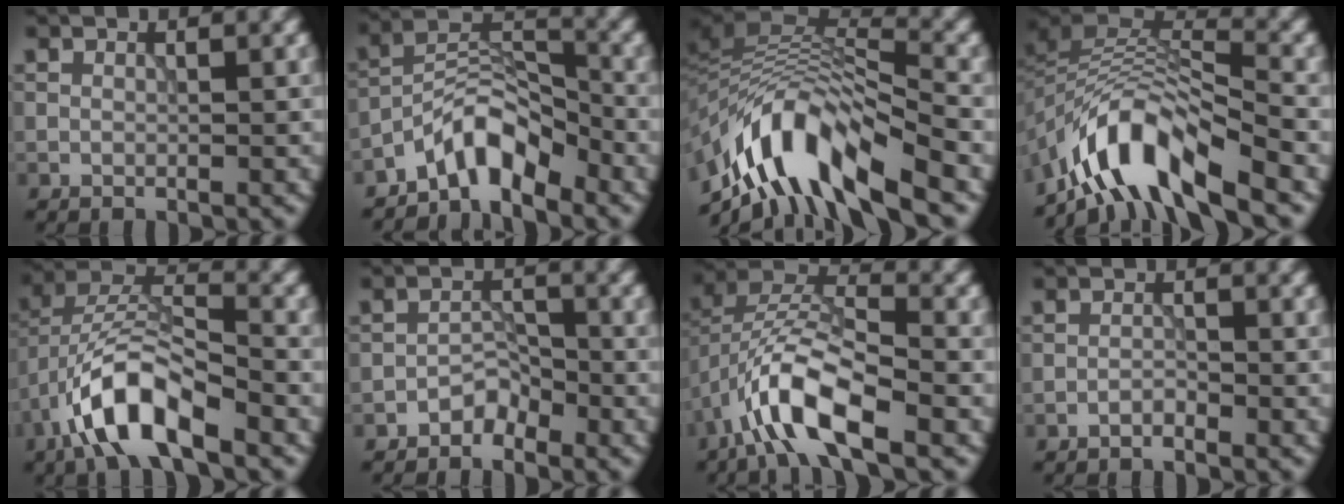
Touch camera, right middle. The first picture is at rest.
{"total": 5.2, "force": [-4.0, 1.8, 2.9], "torque": [-0.042, 0.015, -0.080]}
{"total": 10.5, "force": [-6.6, 3.7, 7.3], "torque": [-0.117, 0.011, -0.124]}
{"total": 8.6, "force": [-5.7, 3.1, 5.6], "torque": [-0.077, 0.008, -0.113]}
{"total": 8.3, "force": [-4.4, 3.2, 6.3], "torque": [-0.114, 0.014, -0.086]}
{"total": 1.9, "force": [-1.6, 0.9, 0.6], "torque": [-0.005, 0.010, -0.030]}
{"total": 8.4, "force": [-3.9, 3.2, 6.7], "torque": [-0.131, 0.011, -0.082]}
{"total": 0.9, "force": [-0.8, 0.1, 0.4], "torque": [-0.007, 0.003, -0.017]}